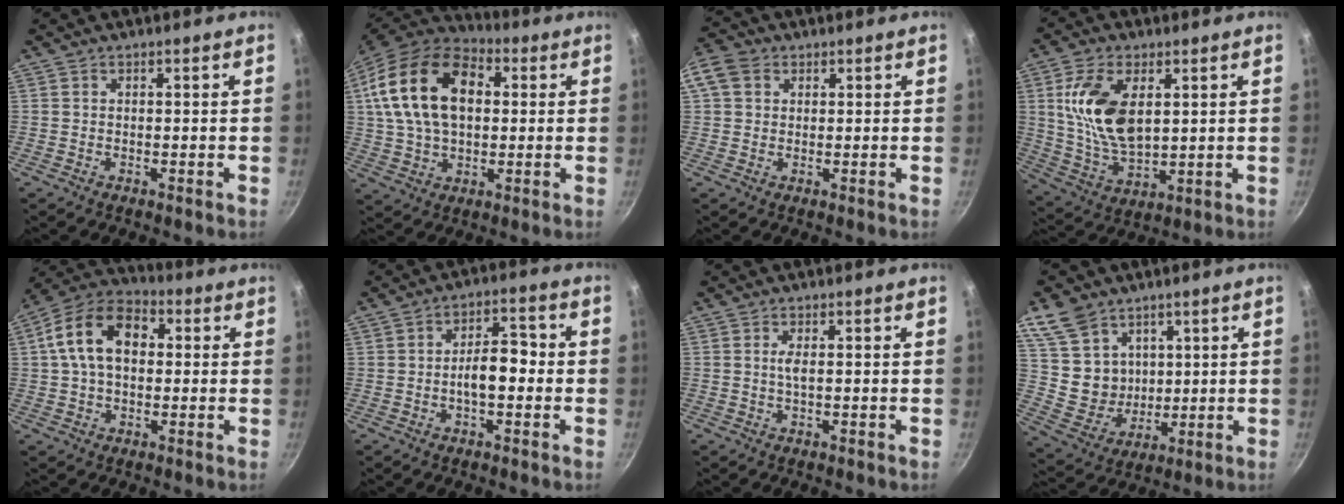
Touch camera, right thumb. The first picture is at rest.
{"total": 20.3, "force": [4.4, 12.9, 15.0], "torque": [-0.255, 0.017, 0.067]}
{"total": 8.1, "force": [2.5, 6.3, 4.4], "torque": [-0.091, 0.013, 0.035]}
{"total": 14.4, "force": [3.4, 7.8, 11.6], "torque": [-0.213, -0.018, 0.074]}
{"total": 13.8, "force": [2.1, 9.2, 10.1], "torque": [-0.151, 0.030, 0.015]}
{"total": 7.1, "force": [-1.2, 3.6, 6.0], "torque": [-0.072, 0.031, -0.024]}
{"total": 1.7, "force": [0.0, 0.2, 1.7], "torque": [-0.039, -0.001, 0.001]}
{"total": 12.8, "force": [6.3, 9.9, 5.1], "torque": [-0.073, -0.029, 0.137]}